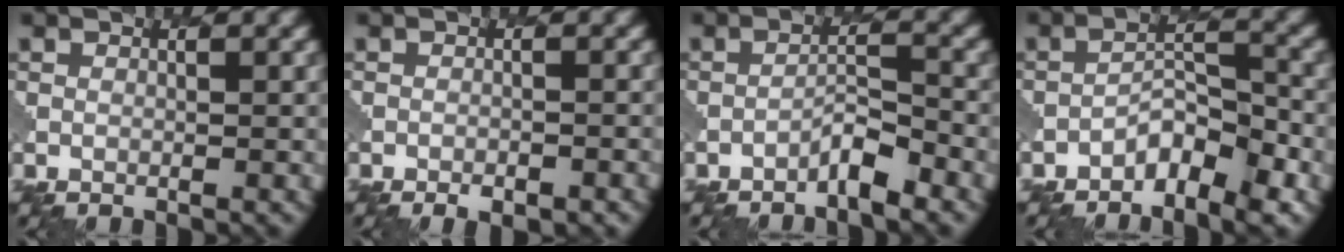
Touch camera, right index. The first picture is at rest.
{"total": 2.4, "force": [-1.9, 0.9, 1.2], "torque": [-0.020, 0.006, -0.024]}
{"total": 2.2, "force": [-1.8, 0.2, 1.2], "torque": [-0.024, 0.009, -0.039]}
{"total": 3.7, "force": [-2.6, 1.3, 2.3], "torque": [-0.034, 0.012, -0.051]}